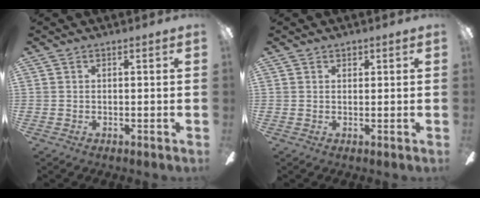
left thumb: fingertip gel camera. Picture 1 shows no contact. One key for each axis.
{"total": 1.3, "fx": 0.9, "fy": 0.9, "fz": 0.2, "tx": 0.004, "ty": 0.000, "tz": 0.014}